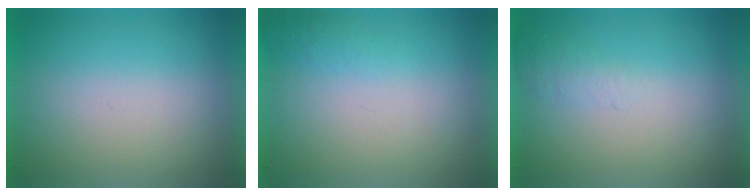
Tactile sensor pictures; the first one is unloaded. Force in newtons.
{"total": 1.0}
{"total": 1.0}